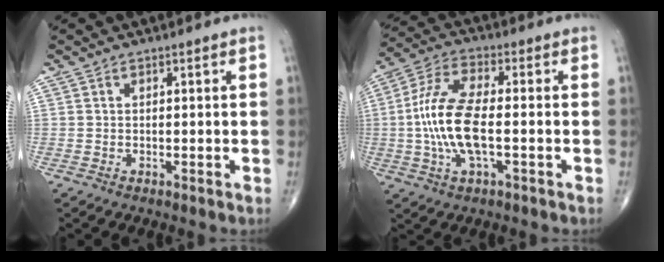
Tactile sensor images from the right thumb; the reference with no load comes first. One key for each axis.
{"total": 13.1, "fx": -1.4, "fy": 4.9, "fz": 12.0, "tx": -0.263, "ty": 0.020, "tz": -0.031}